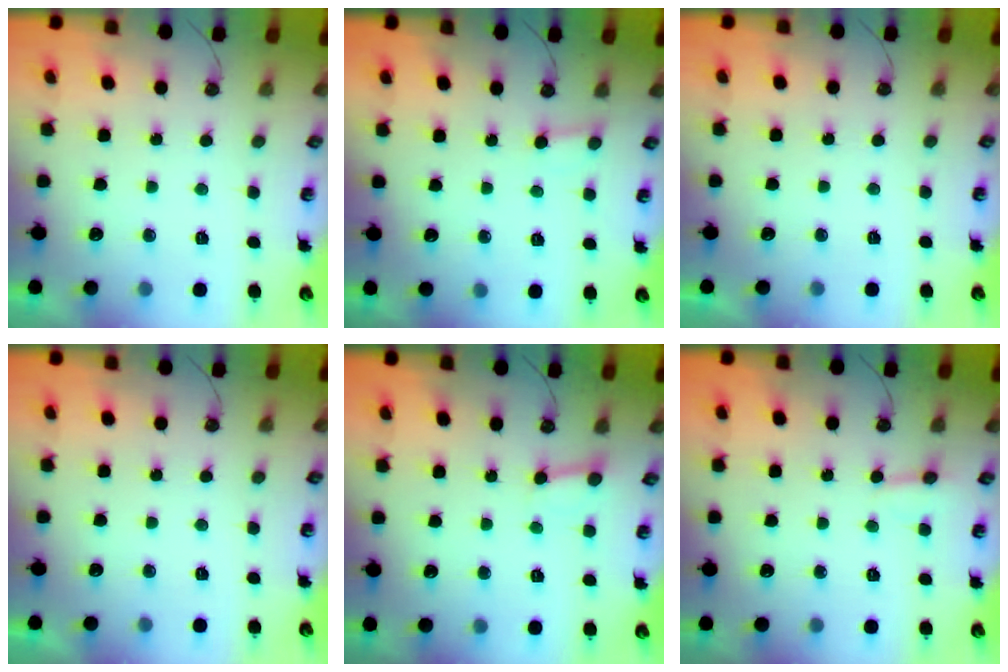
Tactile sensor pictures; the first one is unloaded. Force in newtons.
{"total": 2.9, "press": 2.9, "slide": 0.2}
{"total": 0.0}
{"total": 0.0}
{"total": 2.7, "press": 2.7, "slide": 0.3}
{"total": 2.6, "press": 2.6, "slide": 0.2}